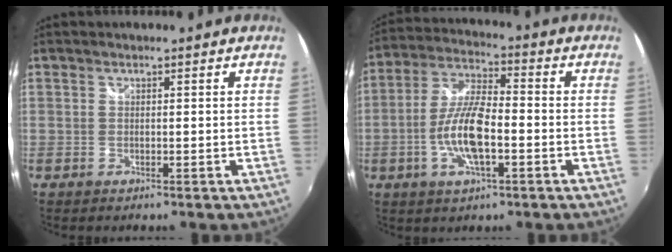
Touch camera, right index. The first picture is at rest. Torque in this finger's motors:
{"motor_torque": [2.00, -0.14, 0.99, 0.12]}